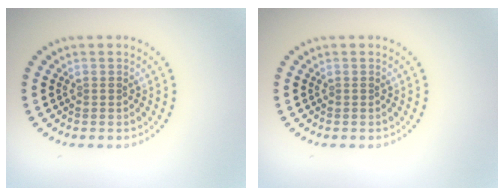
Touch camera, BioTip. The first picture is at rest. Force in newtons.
{"total": 0.0}